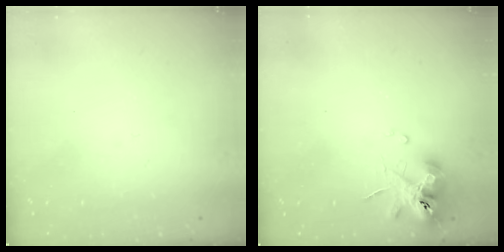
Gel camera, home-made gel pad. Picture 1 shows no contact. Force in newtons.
{"total": 10.6, "press": 10.5, "slide": 1.5}